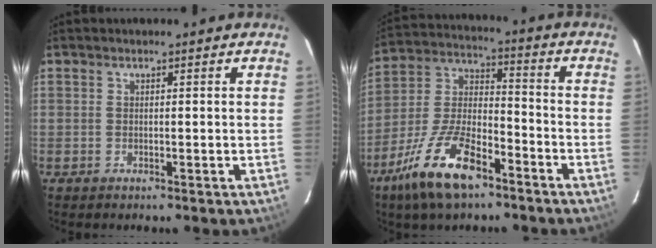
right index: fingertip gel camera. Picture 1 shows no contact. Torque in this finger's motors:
{"motor_torque": [1.39, -0.75, 0.87, 0.21]}